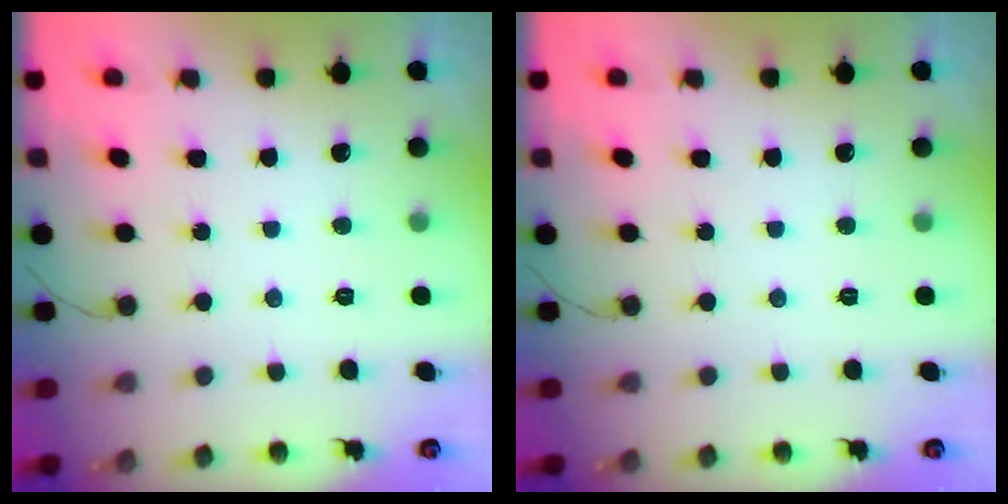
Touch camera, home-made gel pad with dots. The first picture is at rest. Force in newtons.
{"total": 0.0}